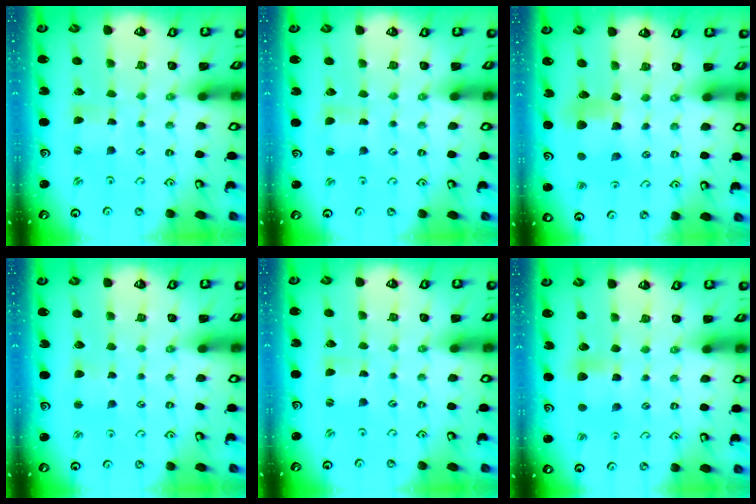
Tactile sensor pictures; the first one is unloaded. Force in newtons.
{"total": 1.1, "press": 1.0, "slide": 0.2}
{"total": 7.2, "press": 7.2, "slide": 0.2}
{"total": 2.7, "press": 2.7, "slide": 0.4}
{"total": 0.0}
{"total": 6.4, "press": 6.3, "slide": 0.7}